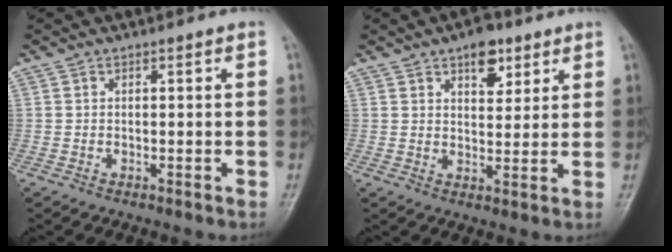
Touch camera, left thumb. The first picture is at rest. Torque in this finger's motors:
{"motor_torque": [1.03, 0.57, 0.53, -0.38, 0.01]}